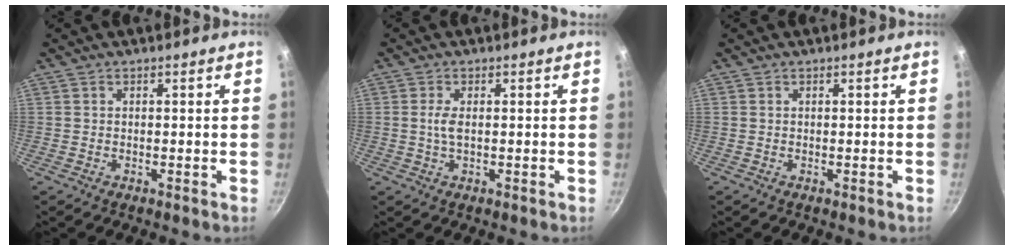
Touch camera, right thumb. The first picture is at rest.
{"total": 2.4, "force": [0.1, 0.9, 2.2], "torque": [-0.053, 0.002, 0.000]}
{"total": 0.0}